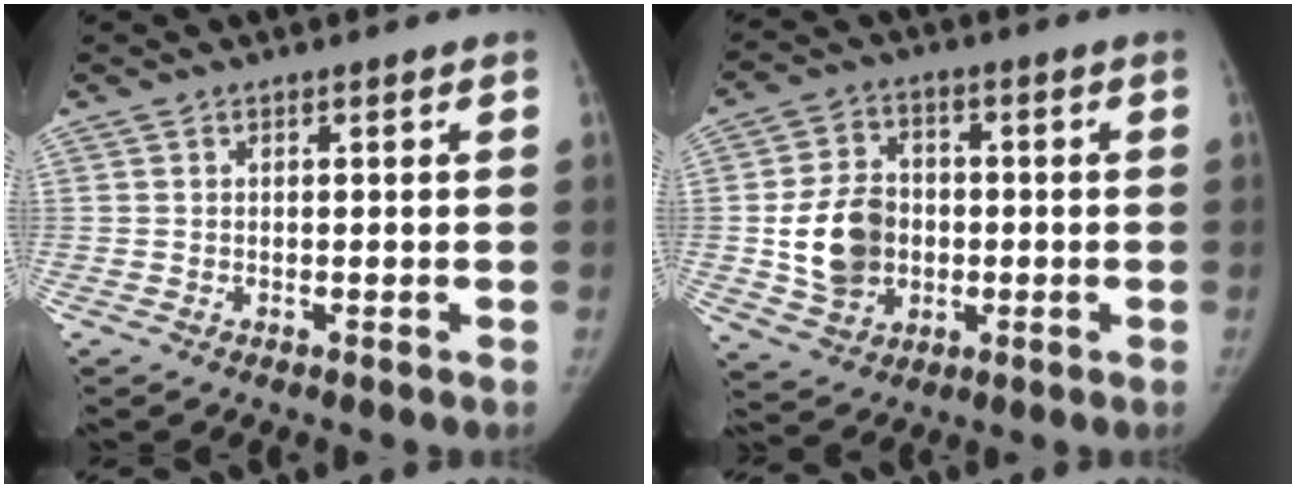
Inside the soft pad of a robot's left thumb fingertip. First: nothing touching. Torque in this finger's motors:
{"motor_torque": [0.64, 0.67, 0.45, -0.34, 0.38]}